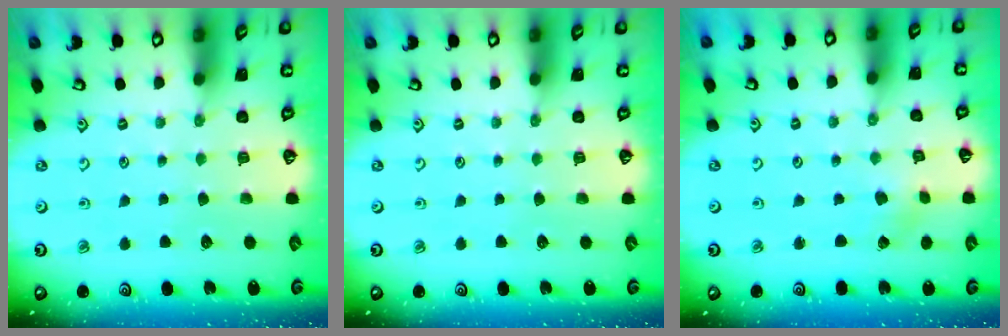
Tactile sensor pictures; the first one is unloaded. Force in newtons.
{"total": 0.0}
{"total": 0.8, "press": 0.8, "slide": 0.1}